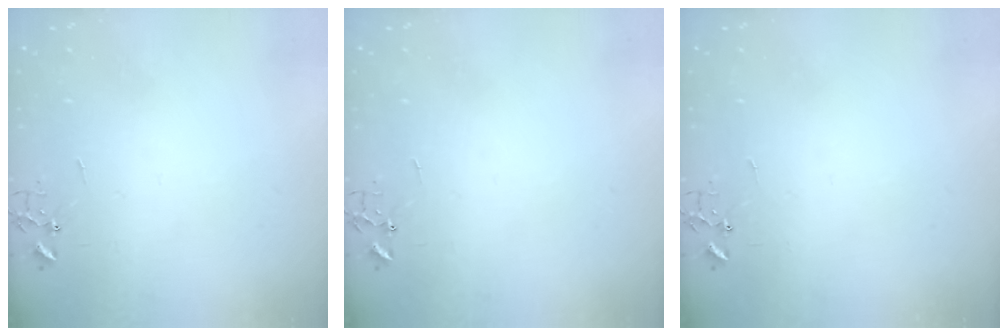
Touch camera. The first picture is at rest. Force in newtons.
{"total": 0.0}
{"total": 0.0}